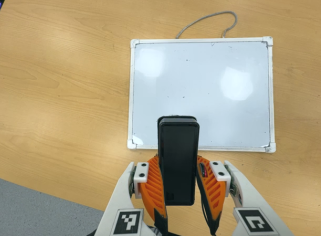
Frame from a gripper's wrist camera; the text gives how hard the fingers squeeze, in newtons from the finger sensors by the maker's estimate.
{"total": 8.0, "left": 6.4, "right": 9.6}